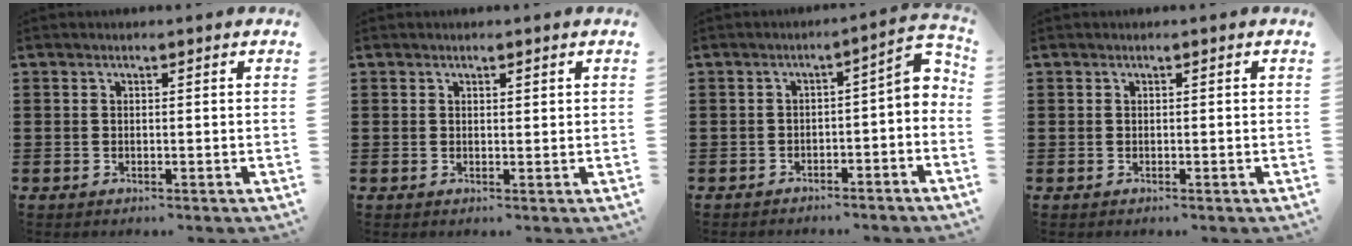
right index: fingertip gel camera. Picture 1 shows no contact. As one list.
[{"total": 0.7, "force": [0.5, 0.4, 0.4], "torque": [-0.007, 0.003, 0.008]}, {"total": 3.6, "force": [-2.0, 0.8, 2.9], "torque": [-0.049, -0.004, -0.047]}, {"total": 0.0}]